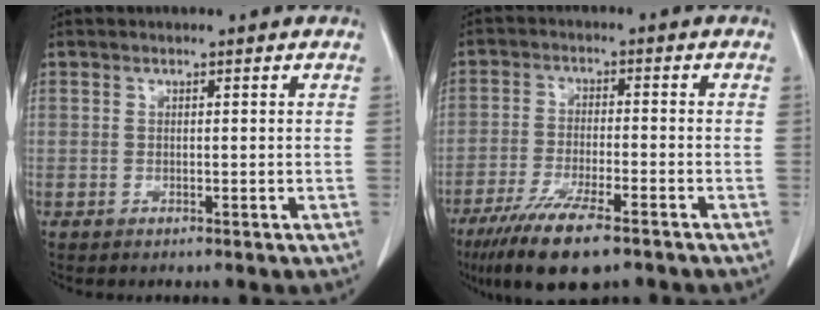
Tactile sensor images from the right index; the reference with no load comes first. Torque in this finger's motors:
{"motor_torque": [1.04, -1.09, 0.68, 0.21]}